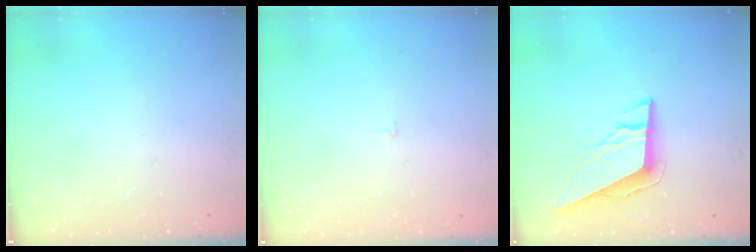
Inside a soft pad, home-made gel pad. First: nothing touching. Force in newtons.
{"total": 2.3, "press": 2.3, "slide": 0.2}
{"total": 9.6, "press": 9.4, "slide": 1.8}